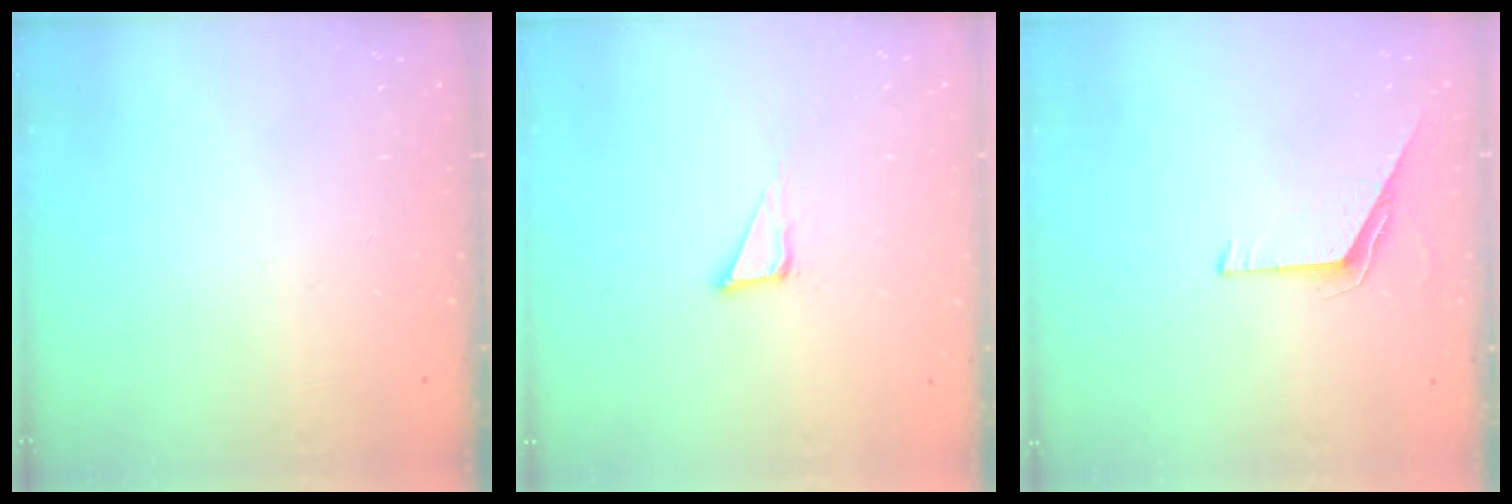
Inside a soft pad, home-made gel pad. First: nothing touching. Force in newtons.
{"total": 3.9, "press": 3.9, "slide": 0.2}
{"total": 5.4, "press": 5.3, "slide": 0.6}